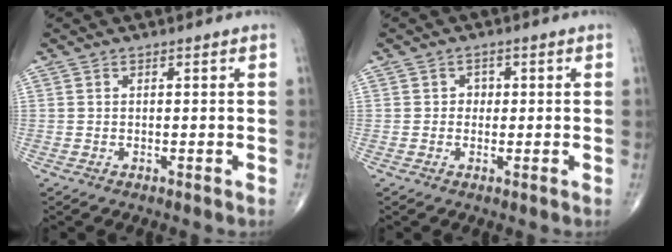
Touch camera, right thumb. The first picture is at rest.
{"total": 1.7, "force": [0.1, 1.6, 0.7], "torque": [0.004, 0.005, -0.004]}